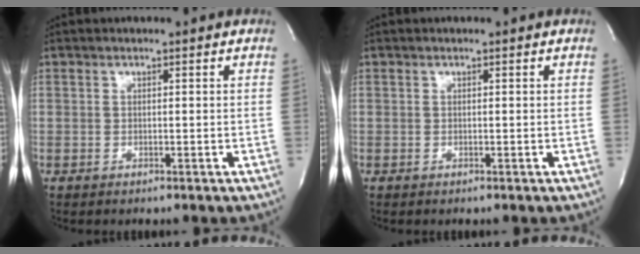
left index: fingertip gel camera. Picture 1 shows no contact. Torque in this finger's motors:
{"motor_torque": [0.00, 0.00, 0.00, 0.00]}